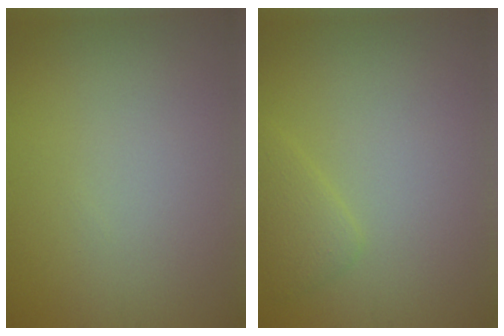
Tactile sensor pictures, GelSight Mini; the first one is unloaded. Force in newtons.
{"total": 1.7, "press": 1.7, "slide": 0.0}